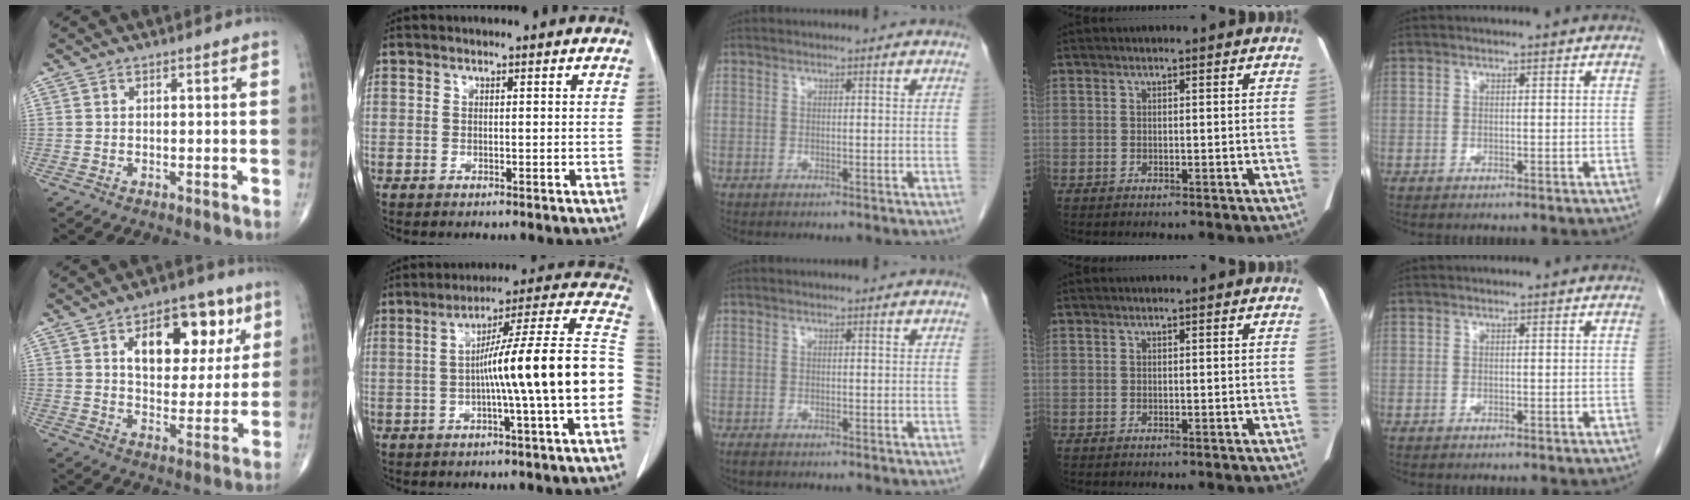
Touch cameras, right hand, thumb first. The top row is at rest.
{"thumb": {"total": 15.6, "force": [6.2, 9.0, 11.1], "torque": [-0.112, -0.017, 0.097]}, "index": {"total": 18.3, "force": [-2.7, -0.7, 18.1], "torque": [-0.235, 0.038, -0.047]}, "middle": {"total": 1.0, "force": [-0.7, 0.4, 0.5], "torque": [-0.016, -0.003, -0.012]}}